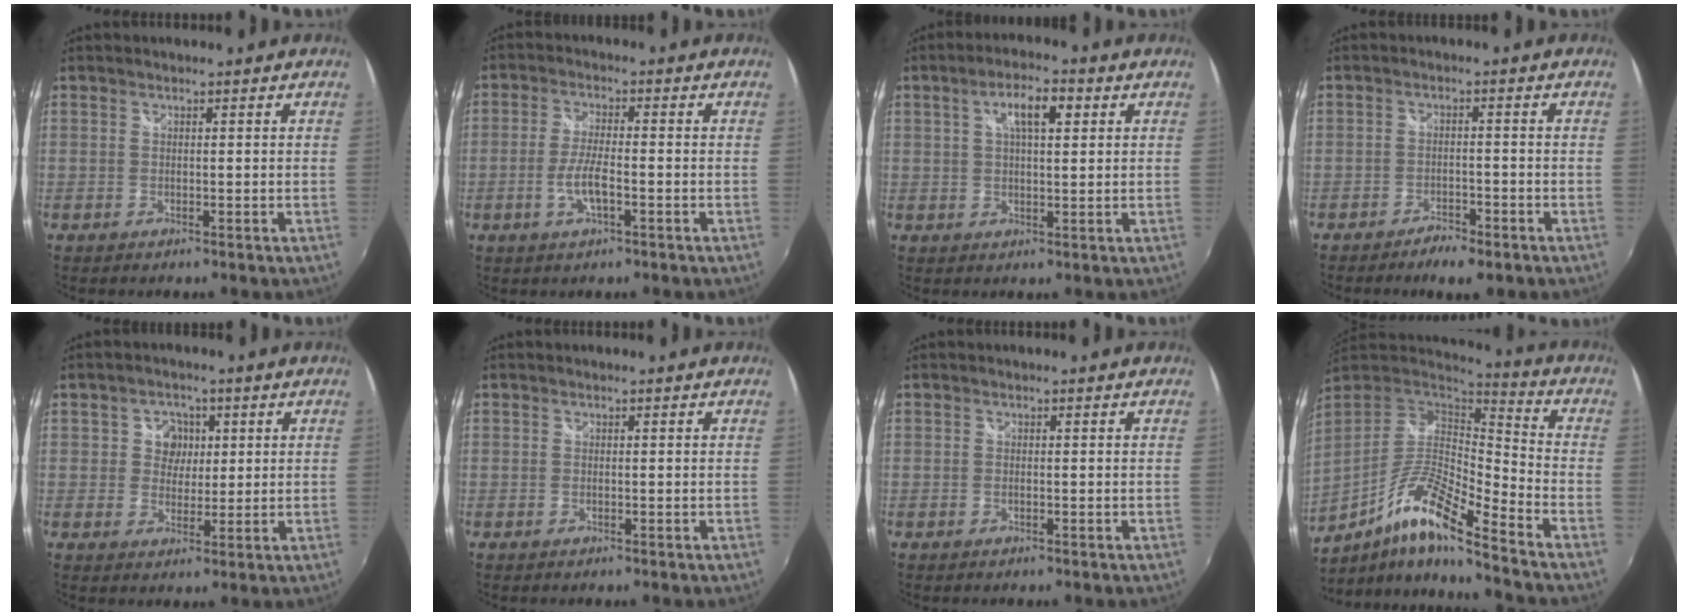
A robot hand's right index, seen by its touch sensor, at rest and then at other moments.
{"total": 5.4, "force": [-2.0, 1.2, 4.9], "torque": [-0.106, -0.001, -0.037]}
{"total": 6.4, "force": [2.3, 2.3, 5.5], "torque": [-0.093, 0.013, 0.038]}
{"total": 4.9, "force": [-3.8, 1.6, 2.6], "torque": [-0.064, -0.005, -0.062]}
{"total": 4.7, "force": [1.0, 4.4, 1.3], "torque": [-0.018, 0.008, 0.015]}
{"total": 0.0}
{"total": 0.0}
{"total": 15.6, "force": [-9.2, 1.9, 12.4], "torque": [-0.236, -0.023, -0.183]}